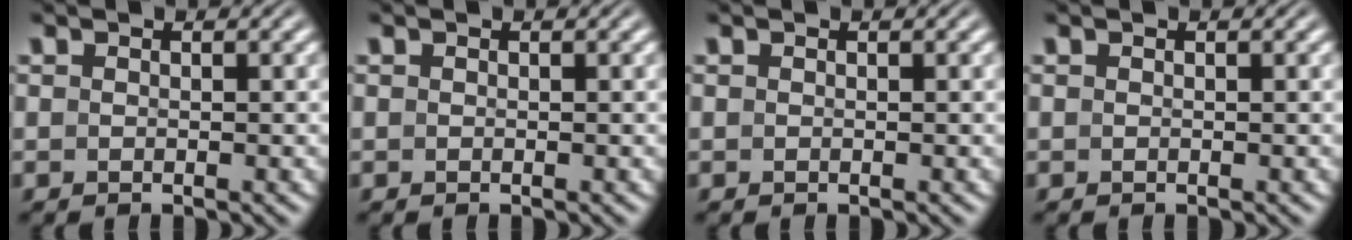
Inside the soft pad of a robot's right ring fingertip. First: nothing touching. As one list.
[{"total": 0.0}, {"total": 0.0}, {"total": 0.0}]